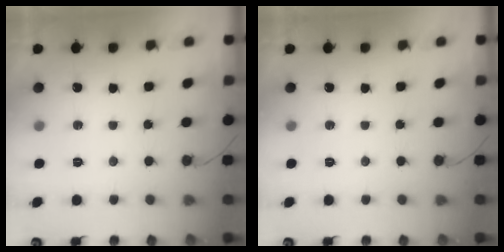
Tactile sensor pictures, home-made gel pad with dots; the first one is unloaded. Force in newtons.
{"total": 0.0}